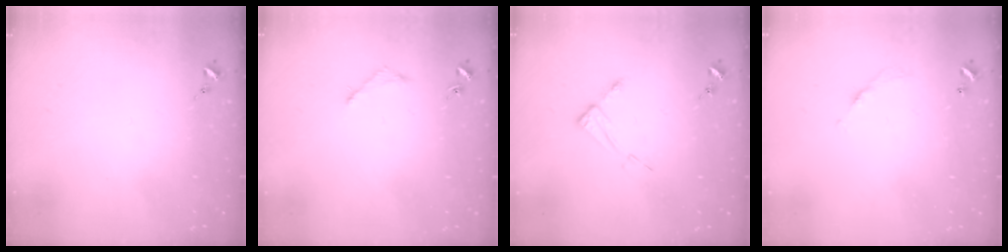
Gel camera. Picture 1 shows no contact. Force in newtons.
{"total": 3.0, "press": 3.0, "slide": 0.4}
{"total": 6.5, "press": 6.5, "slide": 0.5}
{"total": 4.4, "press": 4.3, "slide": 0.2}